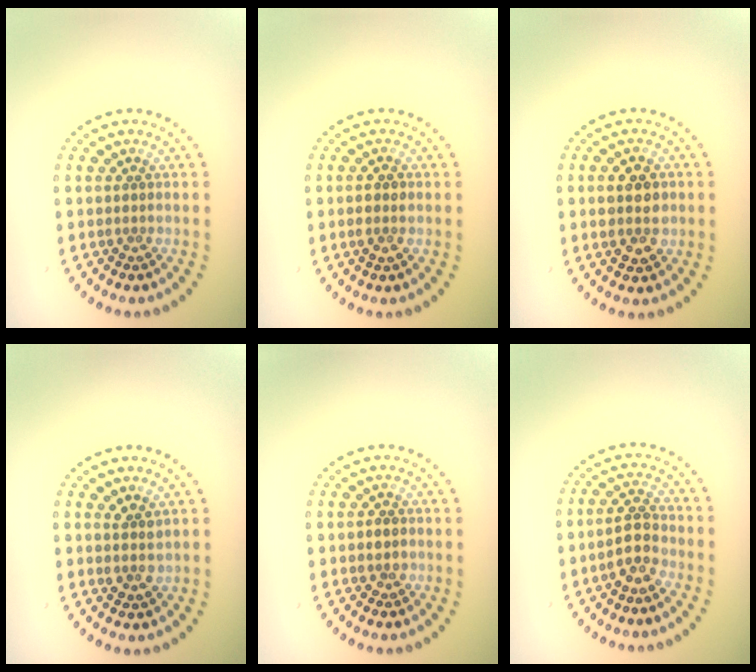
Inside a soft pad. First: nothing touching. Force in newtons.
{"total": 1.5, "press": 1.4, "slide": 0.4}
{"total": 3.8, "press": 3.8, "slide": 0.2}
{"total": 1.7, "press": 1.5, "slide": 0.8}
{"total": 1.0, "press": 0.9, "slide": 0.4}
{"total": 2.8, "press": 2.7, "slide": 1.0}